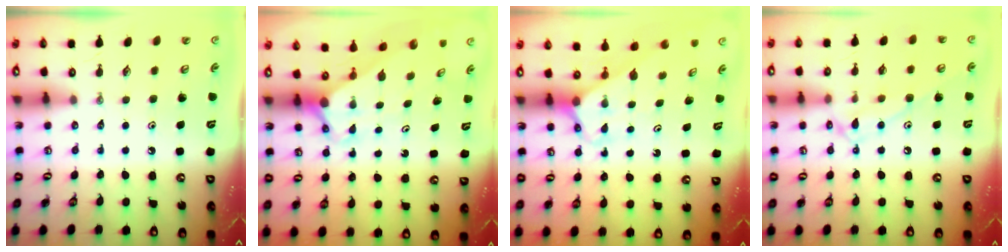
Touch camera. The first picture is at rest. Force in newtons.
{"total": 2.7, "press": 2.7, "slide": 0.2}
{"total": 2.6, "press": 2.6, "slide": 0.2}
{"total": 12.0, "press": 12.0, "slide": 0.7}